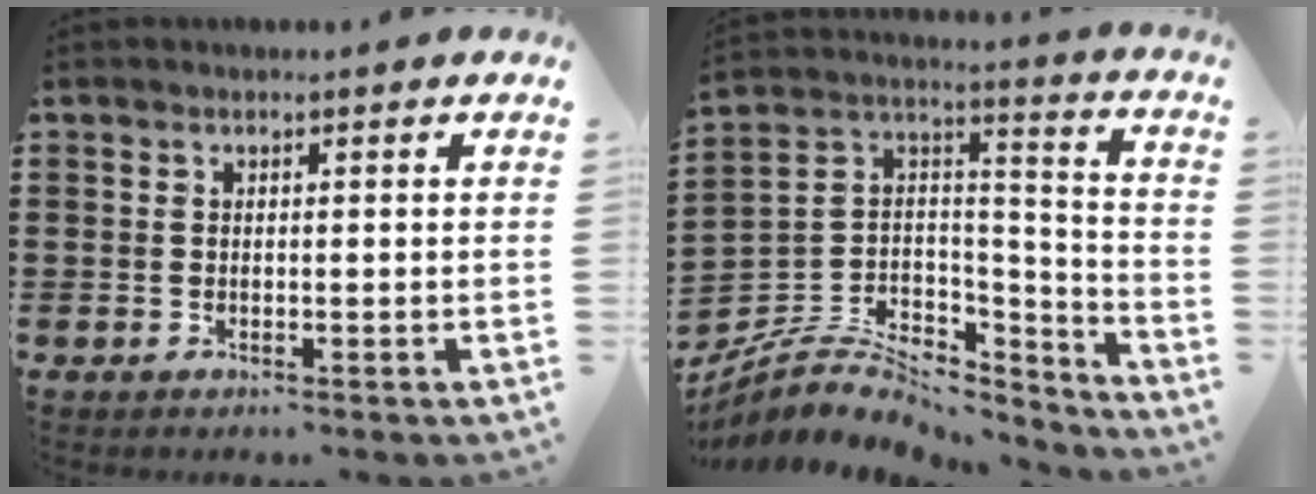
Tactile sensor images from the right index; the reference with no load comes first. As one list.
[{"total": 7.1, "force": [-4.5, 4.6, 2.8], "torque": [-0.070, 0.000, -0.083]}]